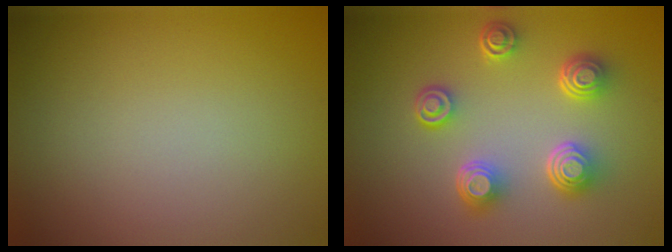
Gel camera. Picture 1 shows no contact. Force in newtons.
{"total": 4.9, "press": 3.6, "slide": 3.4}